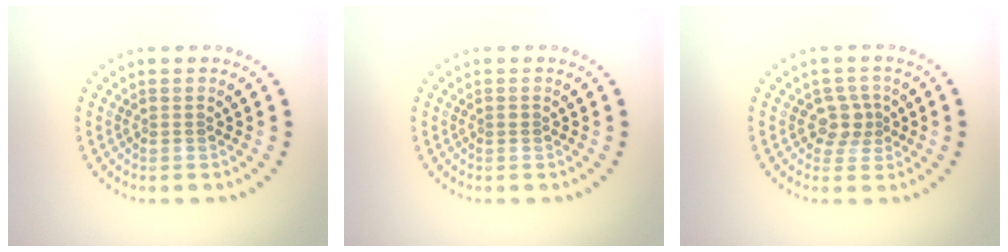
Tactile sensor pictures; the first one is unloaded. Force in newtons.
{"total": 0.5, "press": 0.5, "slide": 0.0}
{"total": 2.2, "press": 1.8, "slide": 1.3}